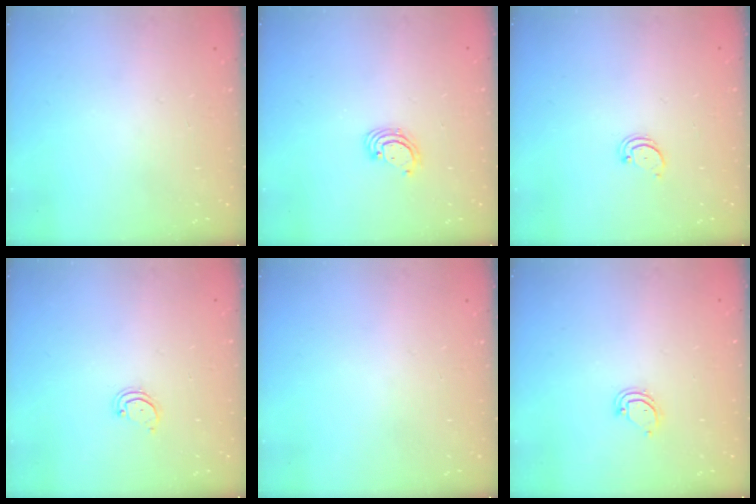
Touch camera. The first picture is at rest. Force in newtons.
{"total": 3.4, "press": 3.4, "slide": 0.3}
{"total": 2.0, "press": 2.0, "slide": 0.2}
{"total": 2.5, "press": 2.5, "slide": 0.2}
{"total": 0.0}
{"total": 3.1, "press": 3.1, "slide": 0.2}